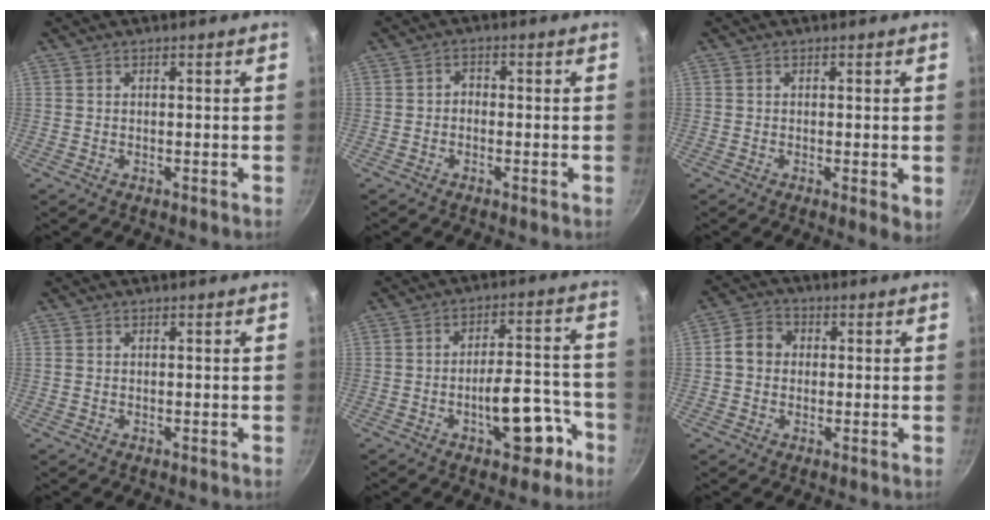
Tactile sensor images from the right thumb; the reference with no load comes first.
{"total": 1.8, "force": [-0.6, 1.3, 1.0], "torque": [-0.013, 0.014, -0.014]}
{"total": 2.6, "force": [-0.3, 0.8, 2.4], "torque": [-0.031, -0.010, -0.005]}
{"total": 0.0}
{"total": 11.5, "force": [-5.5, 5.1, 8.7], "torque": [-0.093, 0.057, -0.068]}
{"total": 5.3, "force": [0.2, 4.6, 2.7], "torque": [-0.028, 0.012, -0.010]}